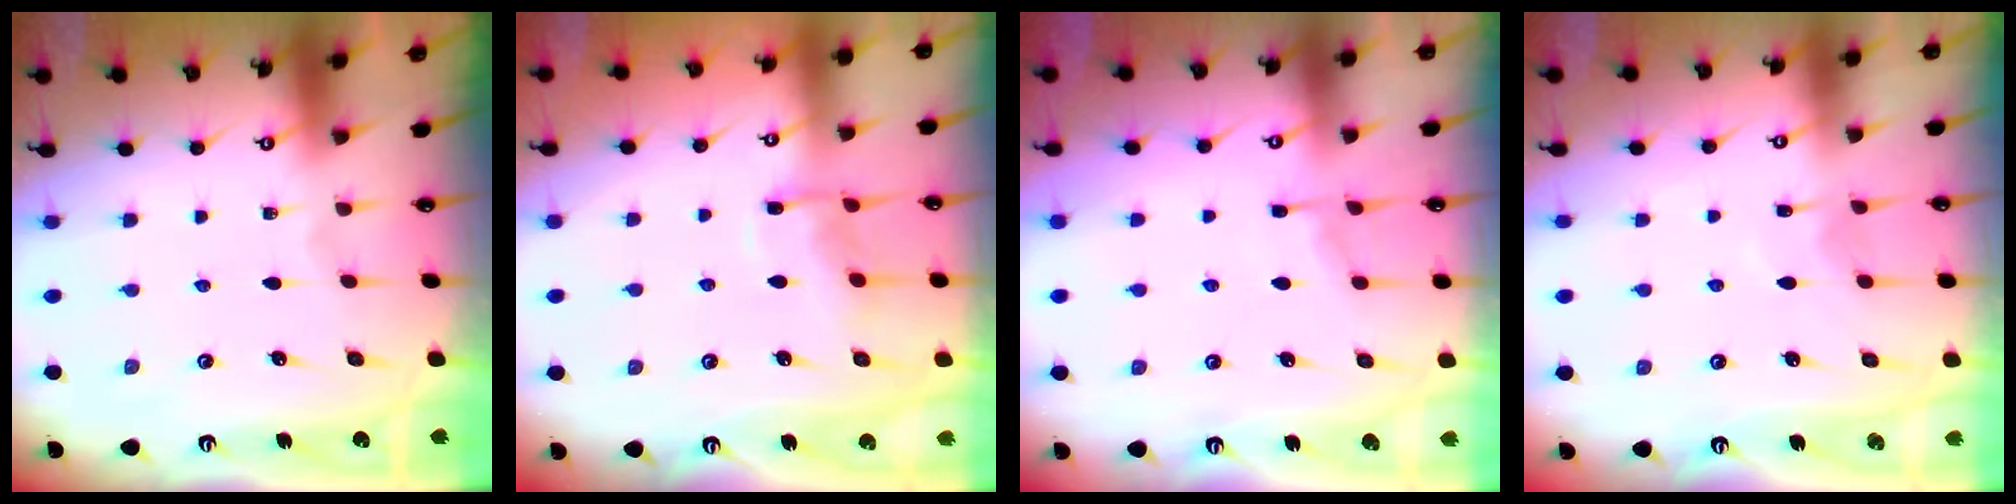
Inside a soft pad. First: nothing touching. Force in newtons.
{"total": 7.3, "press": 7.2, "slide": 0.7}
{"total": 3.5, "press": 3.5, "slide": 0.6}
{"total": 5.8, "press": 5.8, "slide": 0.6}